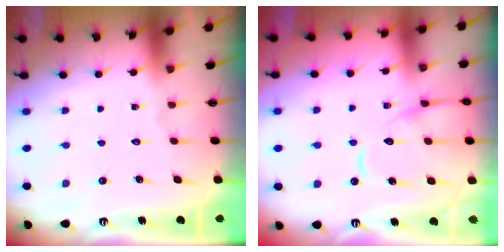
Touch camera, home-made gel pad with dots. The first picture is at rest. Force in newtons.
{"total": 13.9, "press": 13.9, "slide": 1.5}